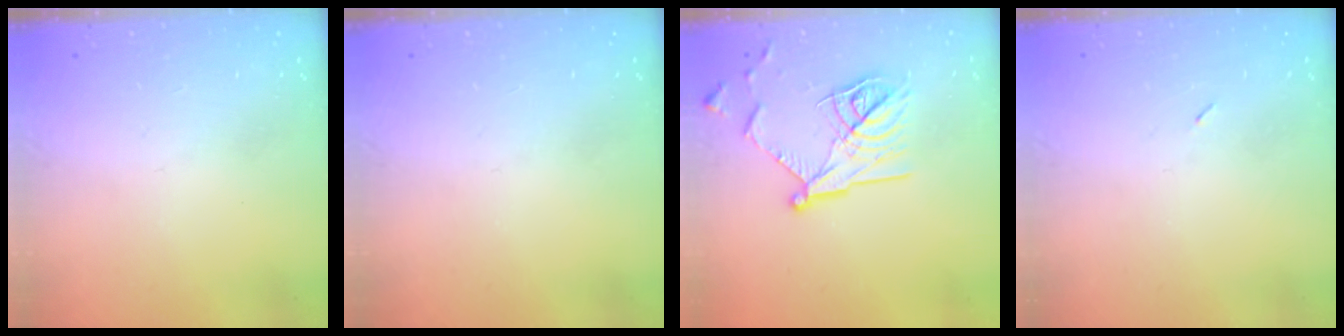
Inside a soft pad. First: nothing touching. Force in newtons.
{"total": 0.0}
{"total": 16.1, "press": 16.1, "slide": 0.6}
{"total": 2.2, "press": 2.1, "slide": 0.9}